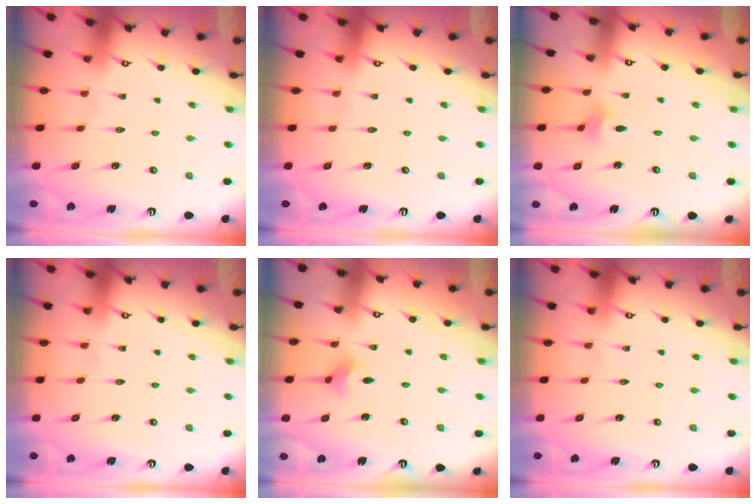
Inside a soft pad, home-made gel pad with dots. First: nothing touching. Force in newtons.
{"total": 0.0}
{"total": 2.8, "press": 2.7, "slide": 0.6}
{"total": 0.0}
{"total": 2.6, "press": 2.6, "slide": 0.5}
{"total": 0.0}